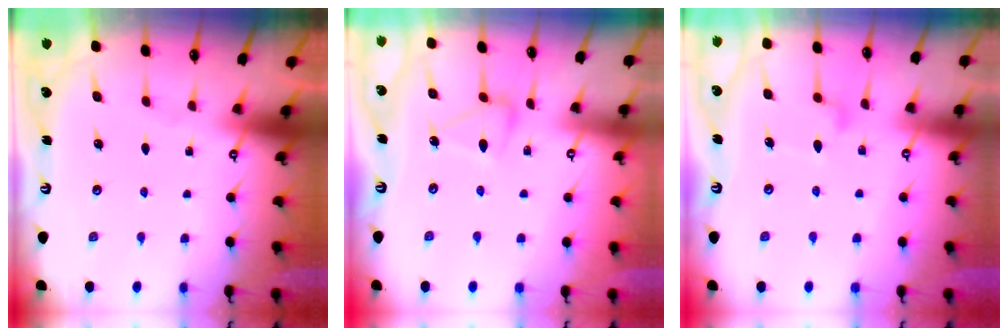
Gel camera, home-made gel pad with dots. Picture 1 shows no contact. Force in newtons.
{"total": 8.8, "press": 8.8, "slide": 0.4}
{"total": 11.3, "press": 11.2, "slide": 0.6}